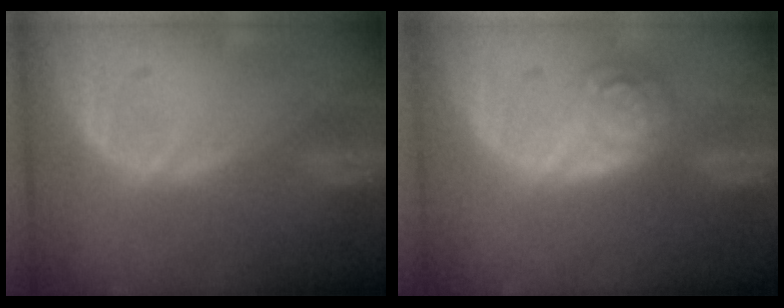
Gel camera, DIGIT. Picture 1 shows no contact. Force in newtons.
{"total": 5.3, "press": 4.8, "slide": 2.3}